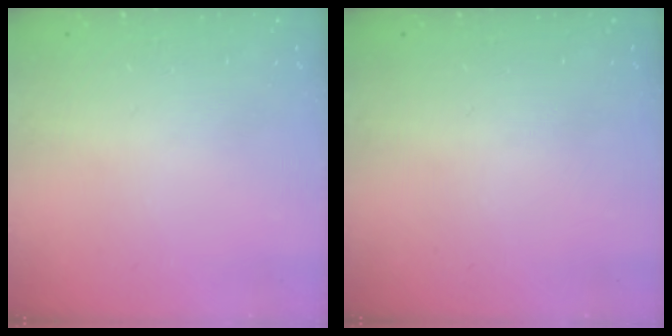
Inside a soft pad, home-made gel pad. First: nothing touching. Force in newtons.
{"total": 0.0}